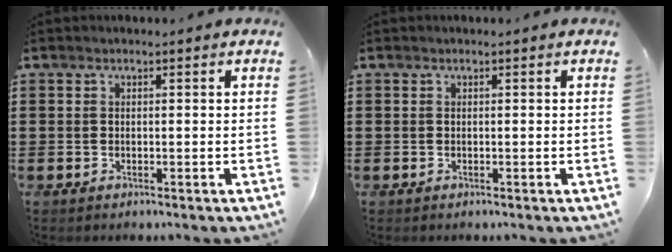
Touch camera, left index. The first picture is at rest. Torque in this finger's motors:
{"motor_torque": [0.00, 0.00, 0.00, 0.00]}